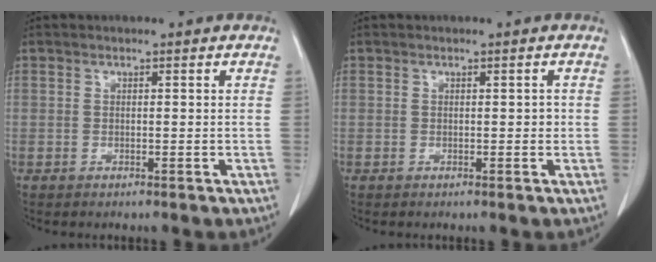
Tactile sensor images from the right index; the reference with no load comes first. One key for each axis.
{"total": 0.6, "fx": 0.0, "fy": 0.3, "fz": 0.5, "tx": -0.004, "ty": 0.002, "tz": 0.001}